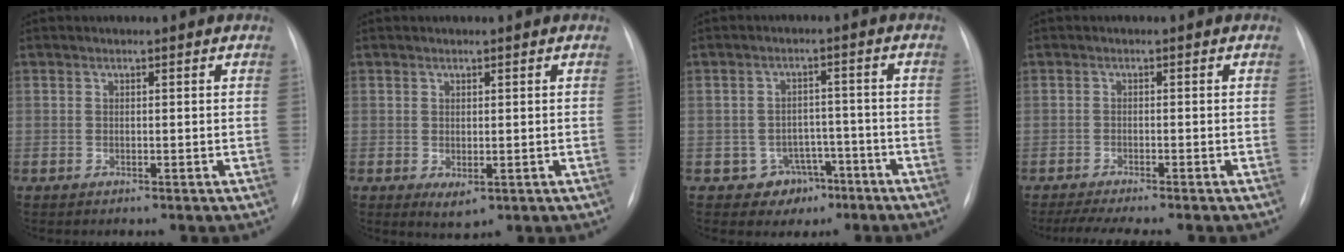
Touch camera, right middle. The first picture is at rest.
{"total": 2.3, "force": [-0.4, 1.2, 1.9], "torque": [-0.026, -0.007, 0.004]}
{"total": 5.2, "force": [-2.8, 4.4, 0.6], "torque": [0.006, 0.017, -0.032]}
{"total": 6.6, "force": [-5.6, 0.1, 3.6], "torque": [-0.050, -0.011, -0.086]}